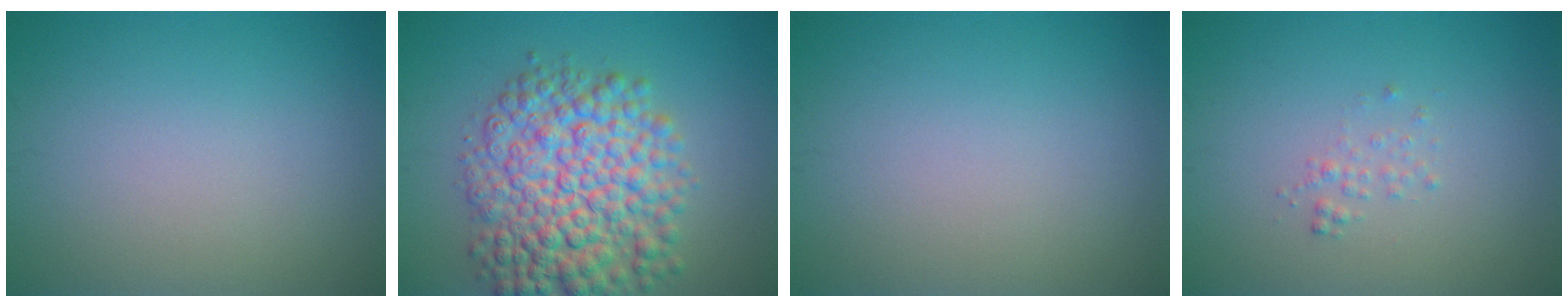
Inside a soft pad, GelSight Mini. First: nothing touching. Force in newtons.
{"total": 9.8, "press": 9.8, "slide": 0.2}
{"total": 0.0}
{"total": 0.9, "press": 0.9, "slide": 0.1}